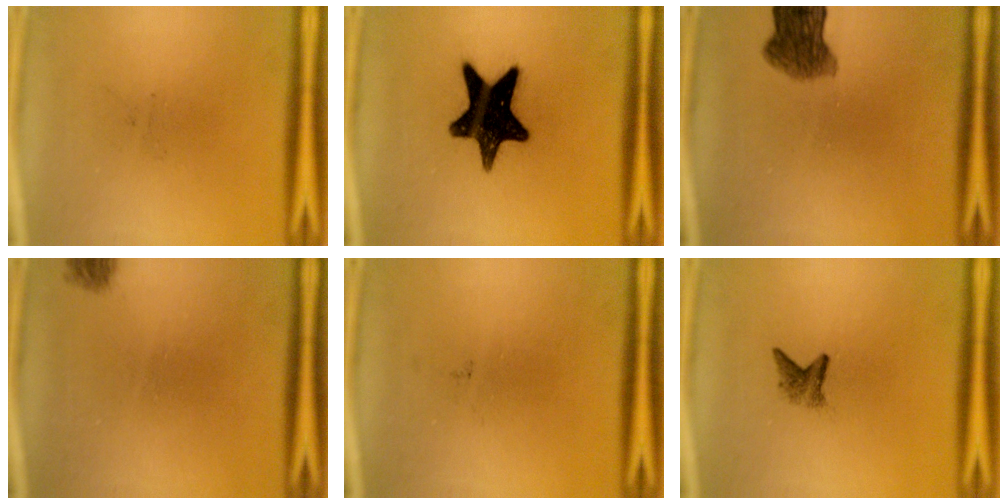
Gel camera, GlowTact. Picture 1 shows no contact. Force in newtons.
{"total": 15.7}
{"total": 6.4}
{"total": 1.0}
{"total": 0.0}
{"total": 2.0}